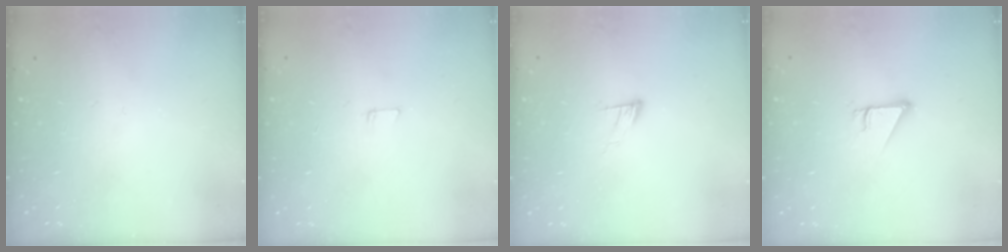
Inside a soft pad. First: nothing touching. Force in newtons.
{"total": 5.0, "press": 4.9, "slide": 0.4}
{"total": 6.5, "press": 6.5, "slide": 0.5}
{"total": 2.5, "press": 2.5, "slide": 0.2}